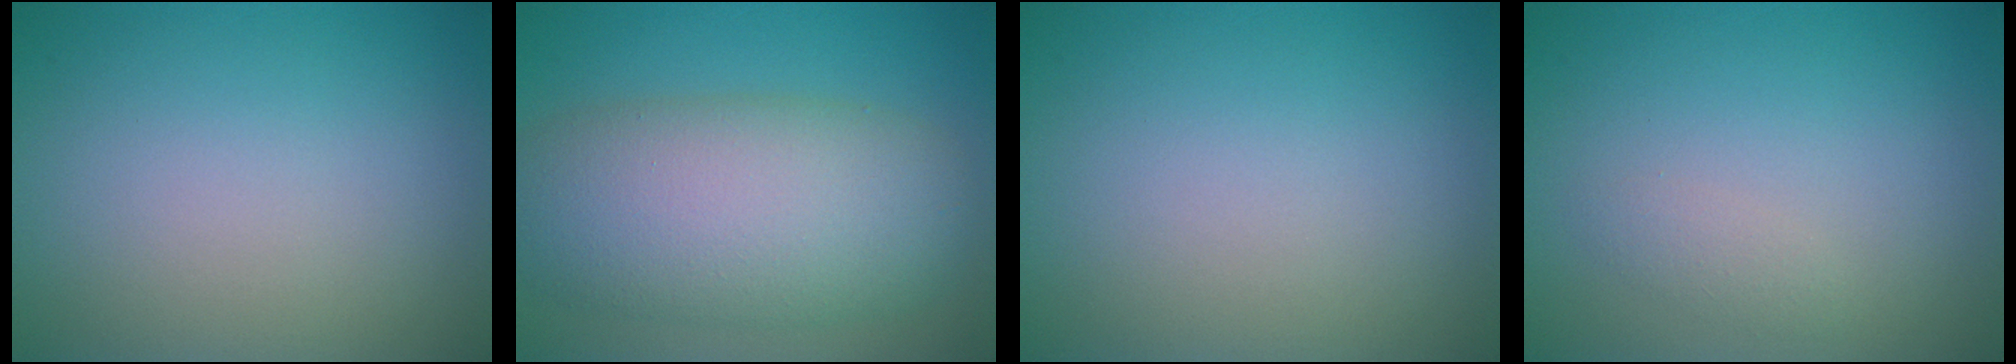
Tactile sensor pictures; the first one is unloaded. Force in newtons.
{"total": 9.6, "press": 9.6, "slide": 0.5}
{"total": 0.0}
{"total": 1.0, "press": 1.0, "slide": 0.0}